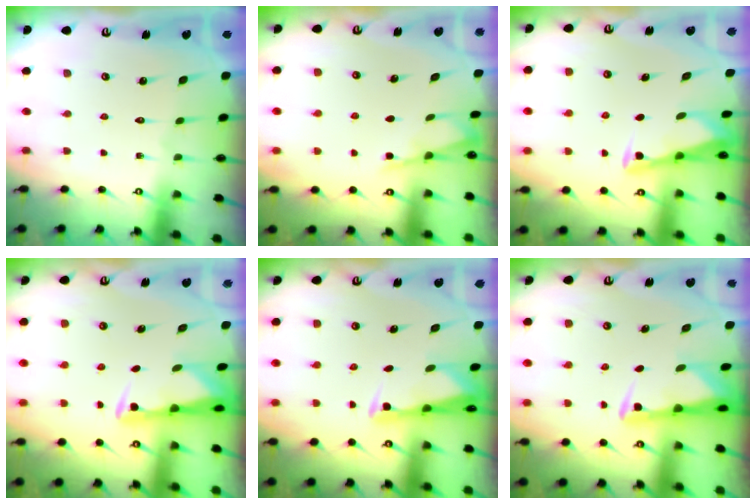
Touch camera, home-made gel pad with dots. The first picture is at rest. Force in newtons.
{"total": 2.4, "press": 2.4, "slide": 0.5}
{"total": 2.8, "press": 2.8, "slide": 0.3}
{"total": 3.0, "press": 2.9, "slide": 0.5}
{"total": 2.6, "press": 2.6, "slide": 0.3}
{"total": 2.8, "press": 2.8, "slide": 0.6}